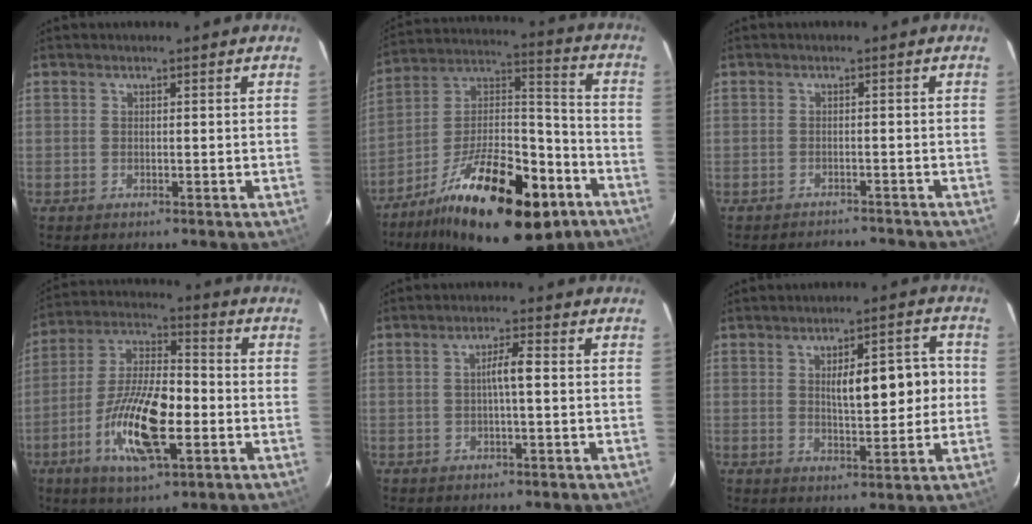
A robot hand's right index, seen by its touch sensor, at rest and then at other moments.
{"total": 24.3, "force": [-14.4, 7.5, 18.1], "torque": [-0.273, 0.012, -0.228]}
{"total": 4.4, "force": [-4.3, 0.6, -0.3], "torque": [0.005, 0.000, -0.059]}
{"total": 14.9, "force": [-4.6, 4.1, 13.5], "torque": [-0.267, -0.002, -0.083]}
{"total": 3.1, "force": [0.0, 0.1, 3.1], "torque": [-0.055, 0.005, -0.001]}
{"total": 9.0, "force": [1.0, 2.8, 8.5], "torque": [-0.121, 0.020, 0.021]}